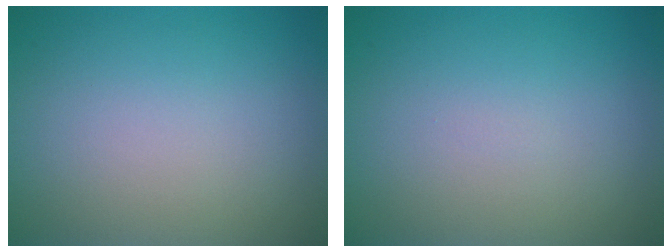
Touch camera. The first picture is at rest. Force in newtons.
{"total": 0.0}